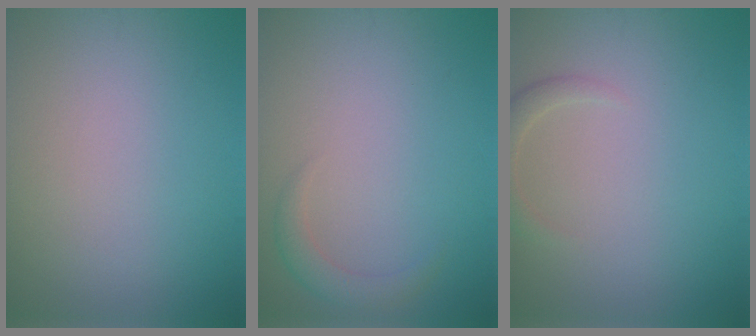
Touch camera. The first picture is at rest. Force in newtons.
{"total": 1.8, "press": 1.8, "slide": 0.3}
{"total": 1.6, "press": 1.6, "slide": 0.1}